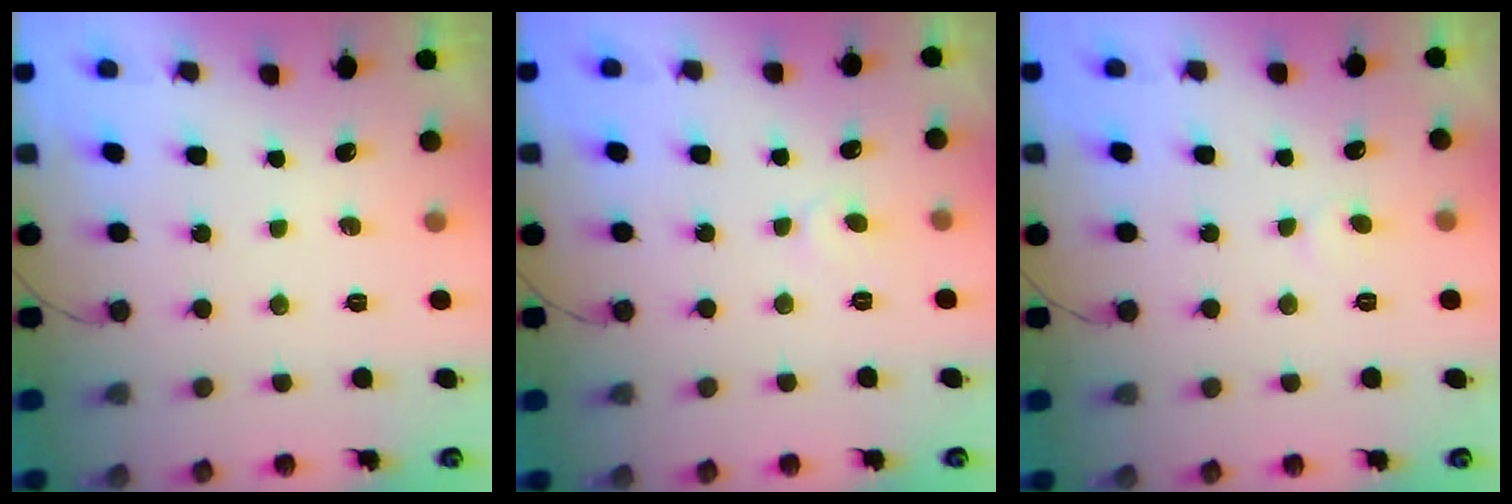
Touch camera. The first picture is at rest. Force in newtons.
{"total": 4.0, "press": 3.9, "slide": 0.5}
{"total": 2.4, "press": 2.4, "slide": 0.2}